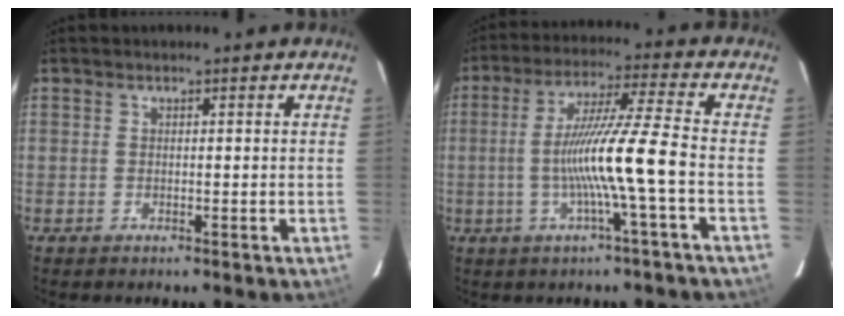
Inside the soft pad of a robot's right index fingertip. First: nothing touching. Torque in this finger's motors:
{"motor_torque": [1.37, -0.07, 0.92, 0.21]}